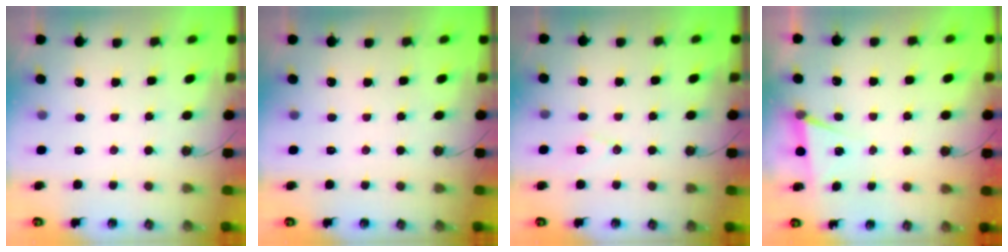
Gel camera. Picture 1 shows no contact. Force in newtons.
{"total": 0.0}
{"total": 8.2, "press": 7.0, "slide": 4.3}
{"total": 5.2, "press": 2.7, "slide": 4.5}